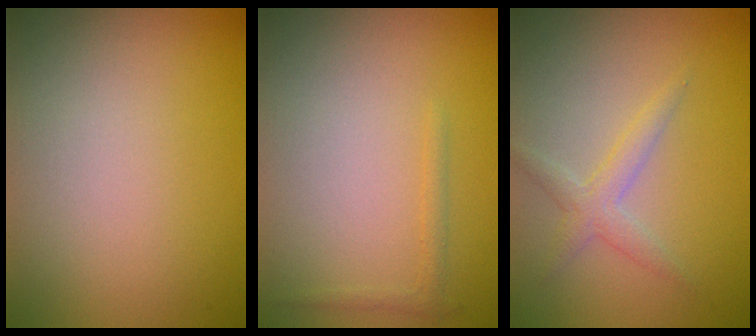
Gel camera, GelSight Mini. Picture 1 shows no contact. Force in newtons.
{"total": 0.8, "press": 0.8, "slide": 0.1}
{"total": 2.0, "press": 2.0, "slide": 0.0}